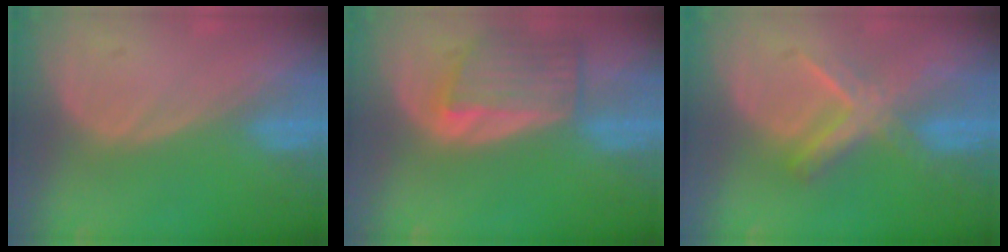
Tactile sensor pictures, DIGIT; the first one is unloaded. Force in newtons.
{"total": 6.6, "press": 6.3, "slide": 1.9}
{"total": 5.5, "press": 5.5, "slide": 1.0}